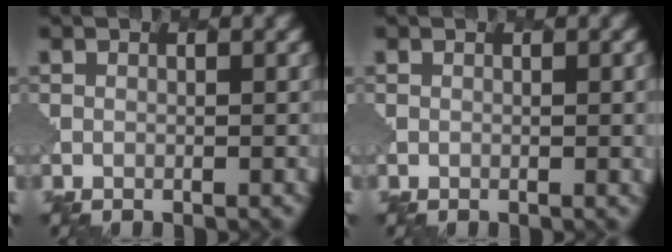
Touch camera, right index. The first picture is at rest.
{"total": 1.8, "force": [0.2, 0.6, 1.6], "torque": [-0.009, 0.003, 0.001]}